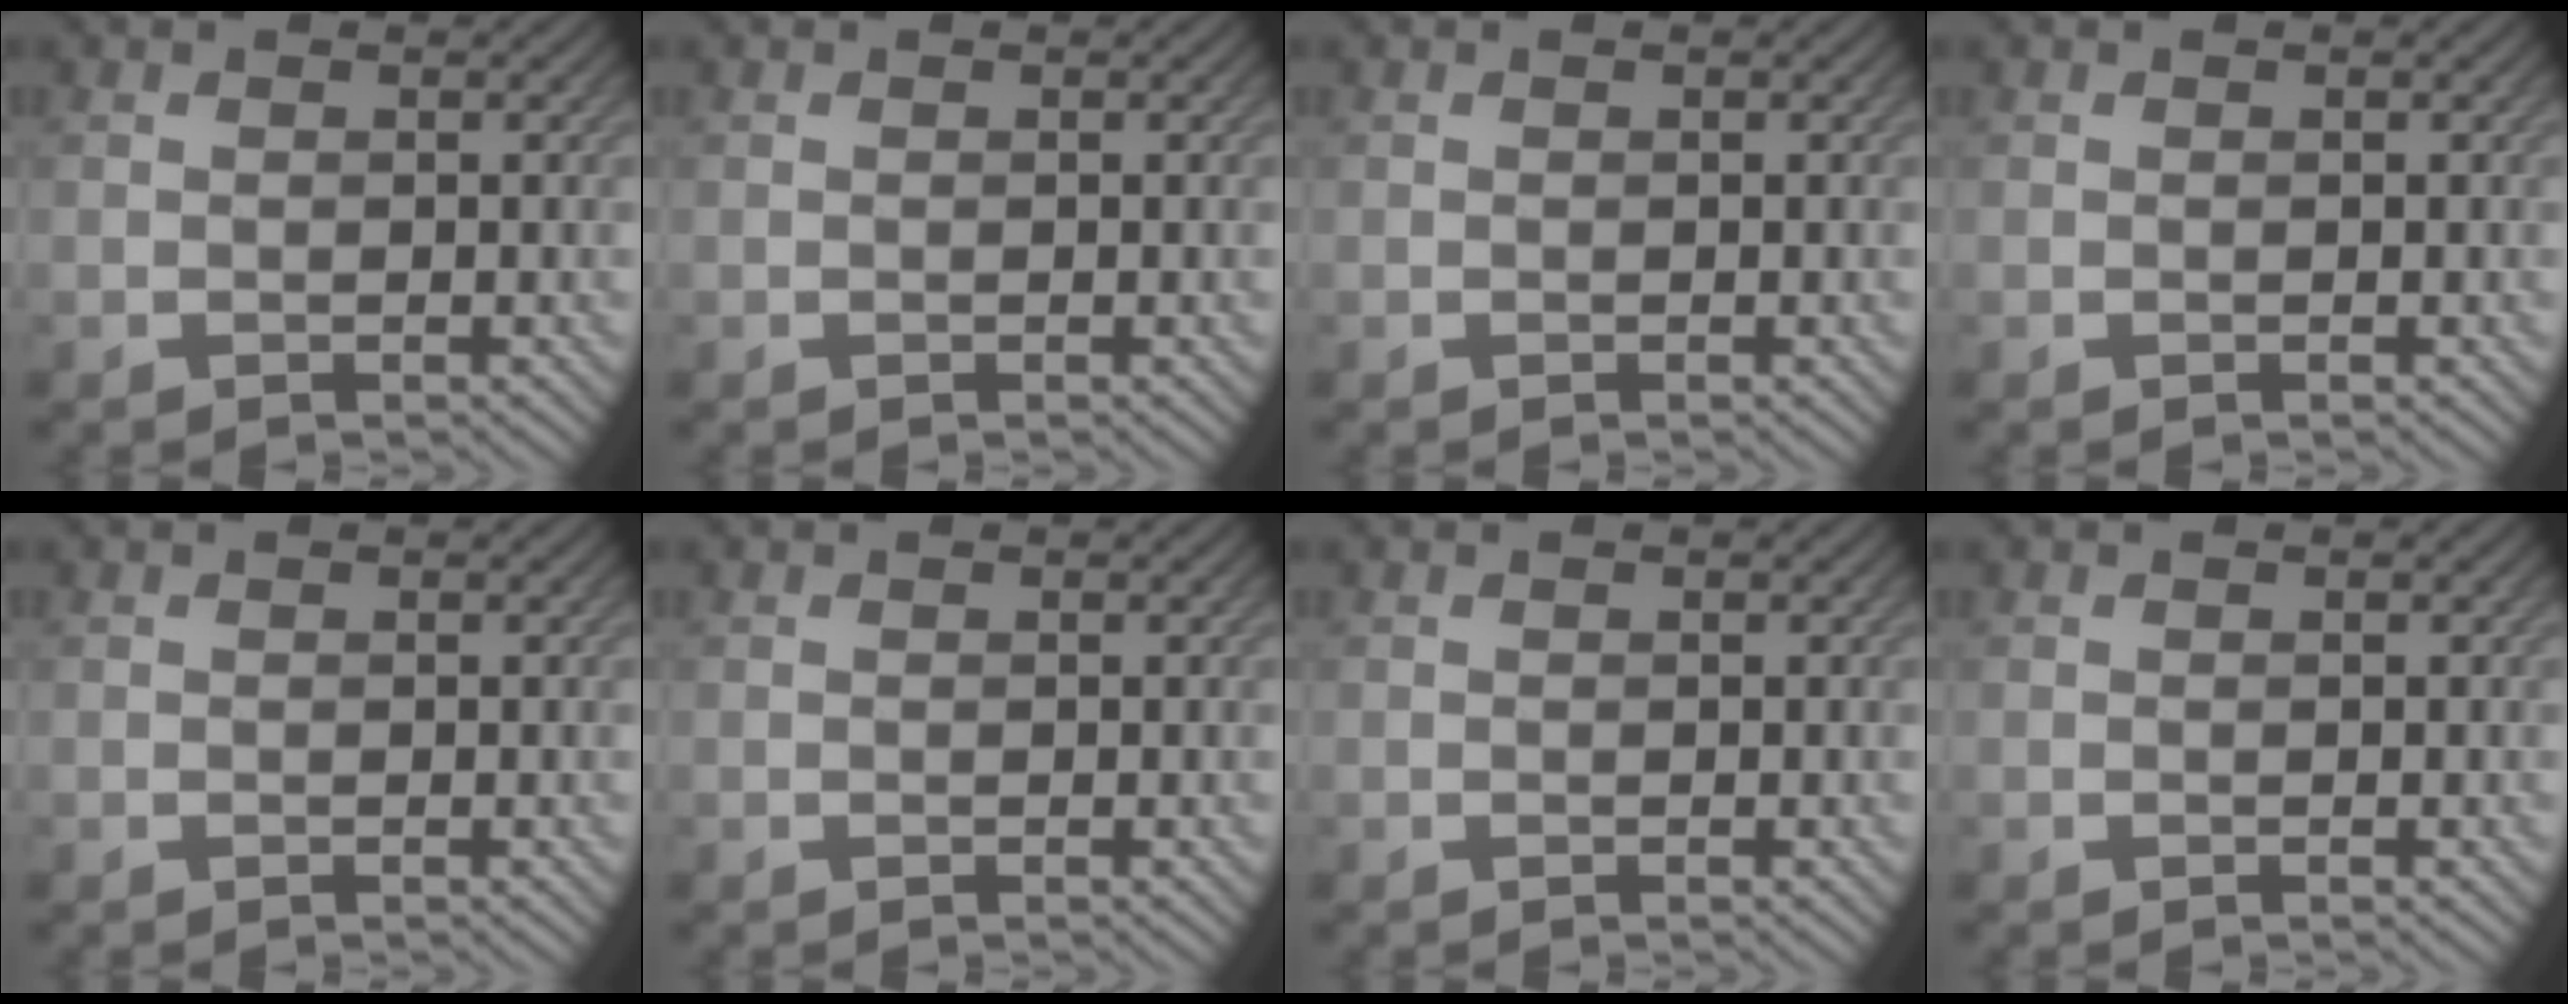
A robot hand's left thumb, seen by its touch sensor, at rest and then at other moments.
{"total": 0.0}
{"total": 0.0}
{"total": 0.0}
{"total": 0.0}
{"total": 0.0}
{"total": 0.0}
{"total": 0.0}